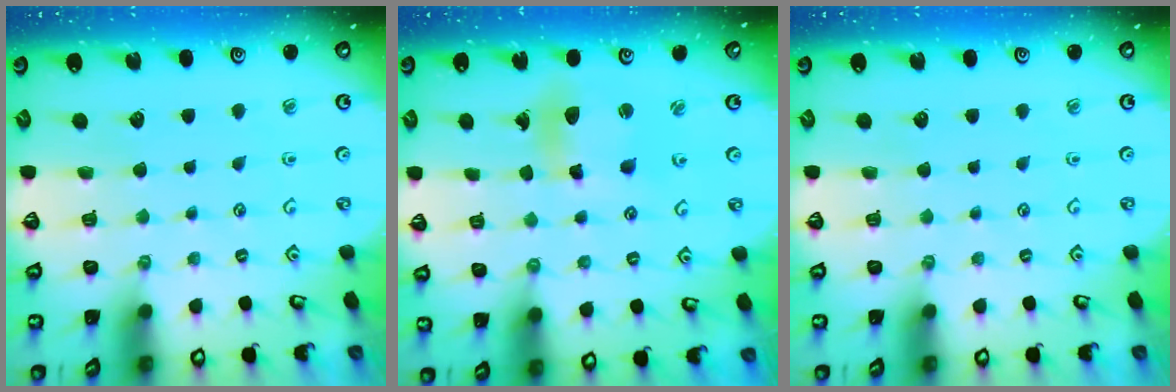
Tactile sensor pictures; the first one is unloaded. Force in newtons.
{"total": 10.2, "press": 10.1, "slide": 1.6}
{"total": 0.0}